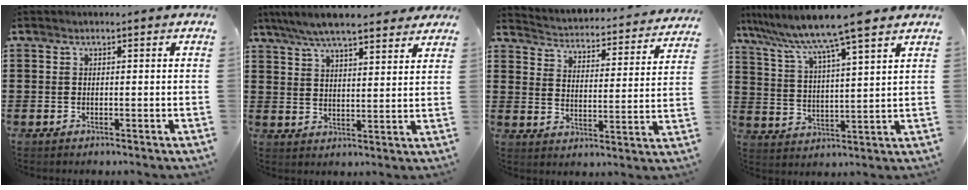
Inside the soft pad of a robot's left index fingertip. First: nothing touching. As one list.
[{"total": 6.6, "force": [5.8, 0.9, 2.8], "torque": [-0.076, -0.017, 0.105]}, {"total": 2.6, "force": [2.6, -0.1, -0.2], "torque": [-0.019, -0.035, 0.034]}, {"total": 8.4, "force": [7.1, -0.4, 4.4], "torque": [-0.112, -0.041, 0.114]}]